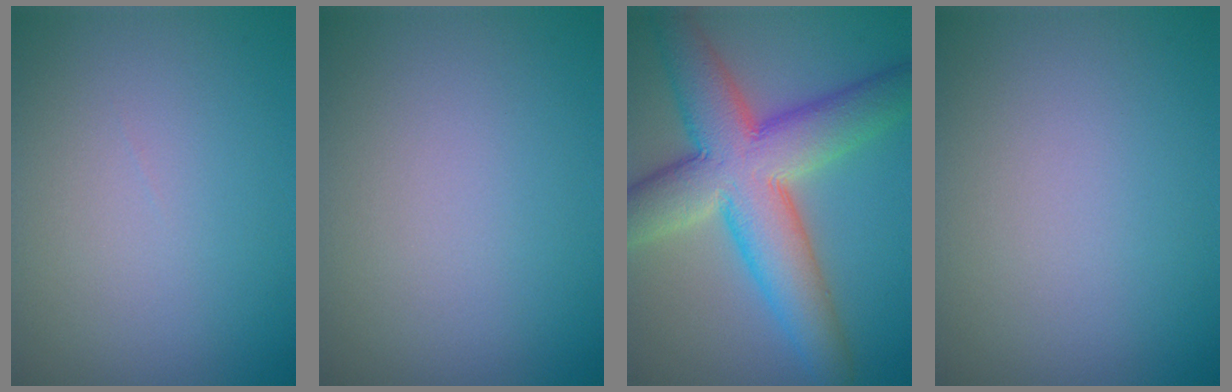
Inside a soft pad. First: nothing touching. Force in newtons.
{"total": 0.0}
{"total": 11.0, "press": 11.0, "slide": 0.4}
{"total": 0.0}